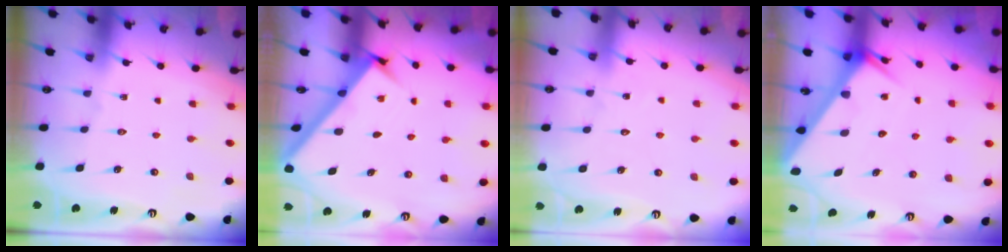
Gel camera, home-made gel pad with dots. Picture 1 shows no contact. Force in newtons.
{"total": 2.9, "press": 2.9, "slide": 0.4}
{"total": 6.4, "press": 6.4, "slide": 0.6}
{"total": 4.4, "press": 4.4, "slide": 0.4}